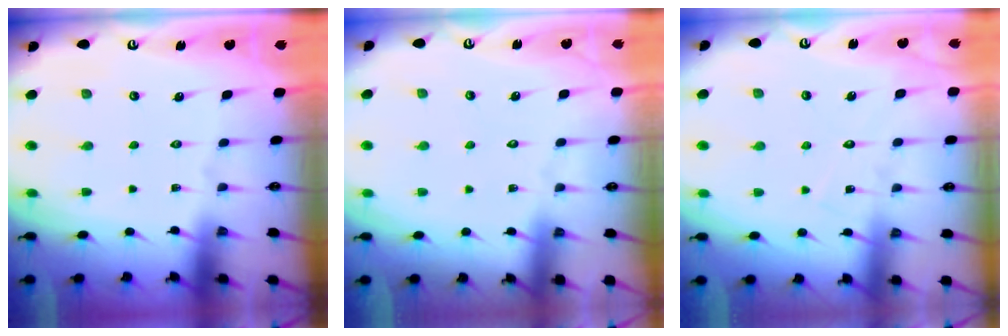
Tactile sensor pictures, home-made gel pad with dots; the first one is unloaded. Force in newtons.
{"total": 2.5, "press": 2.5, "slide": 0.3}
{"total": 6.0, "press": 6.0, "slide": 0.3}